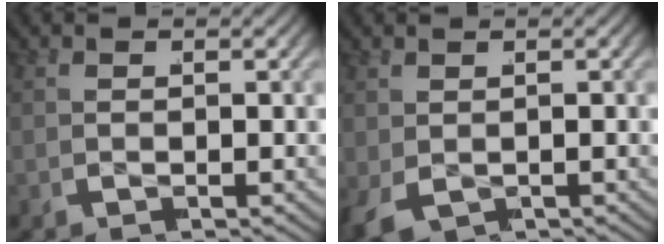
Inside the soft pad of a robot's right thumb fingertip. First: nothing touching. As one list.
[{"total": 1.7, "force": [-0.7, 1.4, 0.6], "torque": [-0.022, -0.008, -0.004]}]